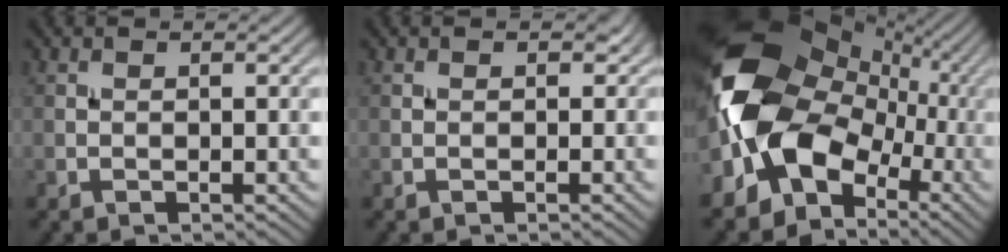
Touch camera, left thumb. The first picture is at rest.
{"total": 0.7, "force": [-0.1, 0.6, 0.4], "torque": [-0.007, -0.003, -0.003]}
{"total": 17.0, "force": [-1.5, 12.6, 11.2], "torque": [-0.242, -0.006, -0.036]}